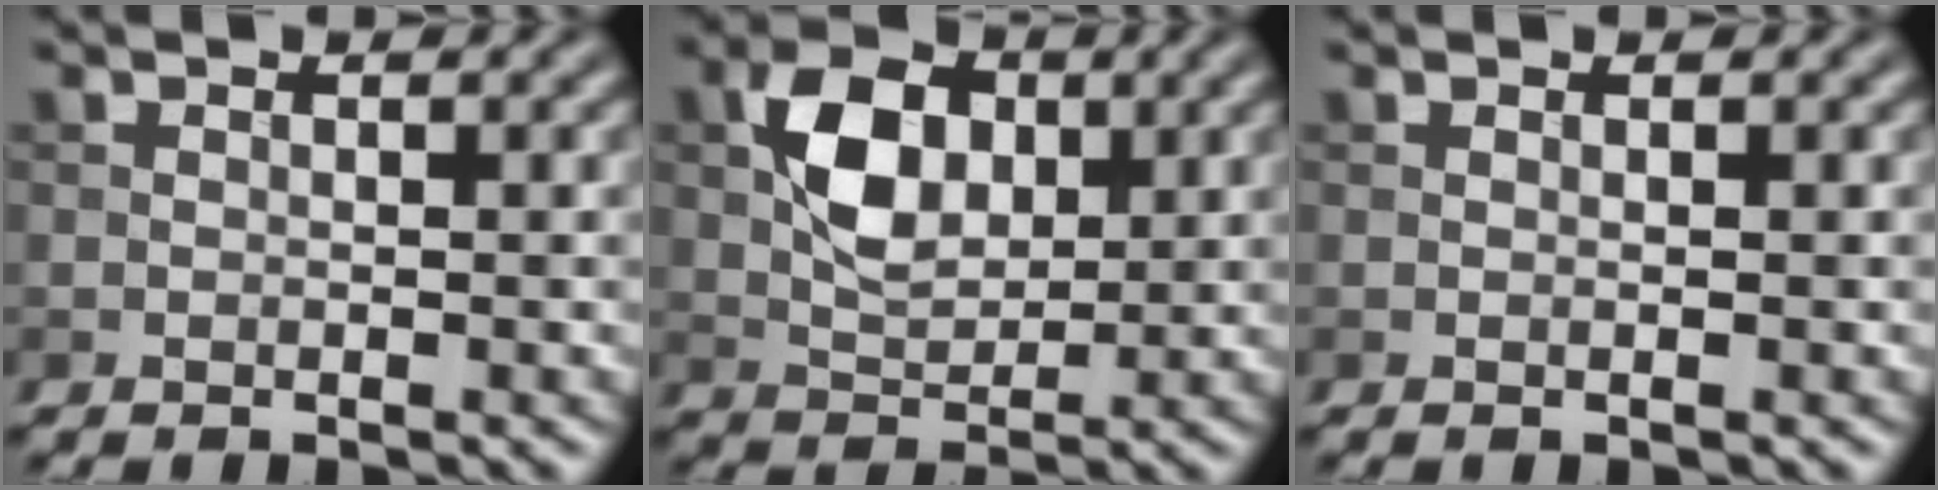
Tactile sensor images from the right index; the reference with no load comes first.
{"total": 5.7, "force": [1.3, 3.7, 4.1], "torque": [-0.071, 0.006, 0.018]}
{"total": 0.0}